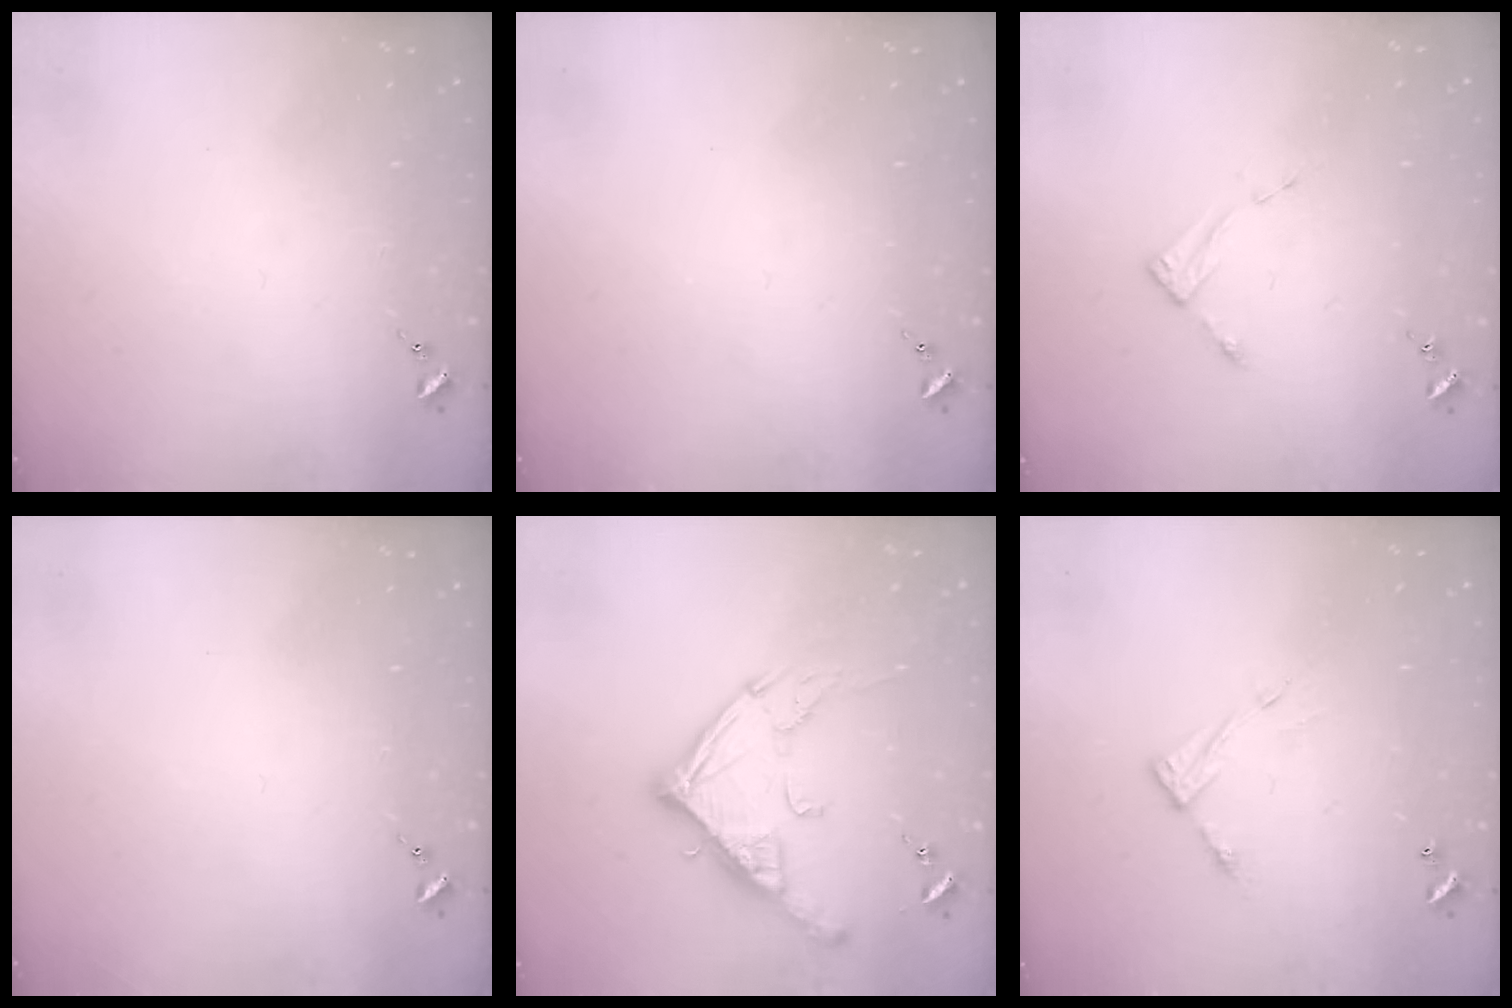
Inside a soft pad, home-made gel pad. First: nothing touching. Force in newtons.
{"total": 0.0}
{"total": 2.8, "press": 2.7, "slide": 0.3}
{"total": 0.0}
{"total": 16.2, "press": 16.1, "slide": 1.7}
{"total": 7.6, "press": 7.6, "slide": 0.3}